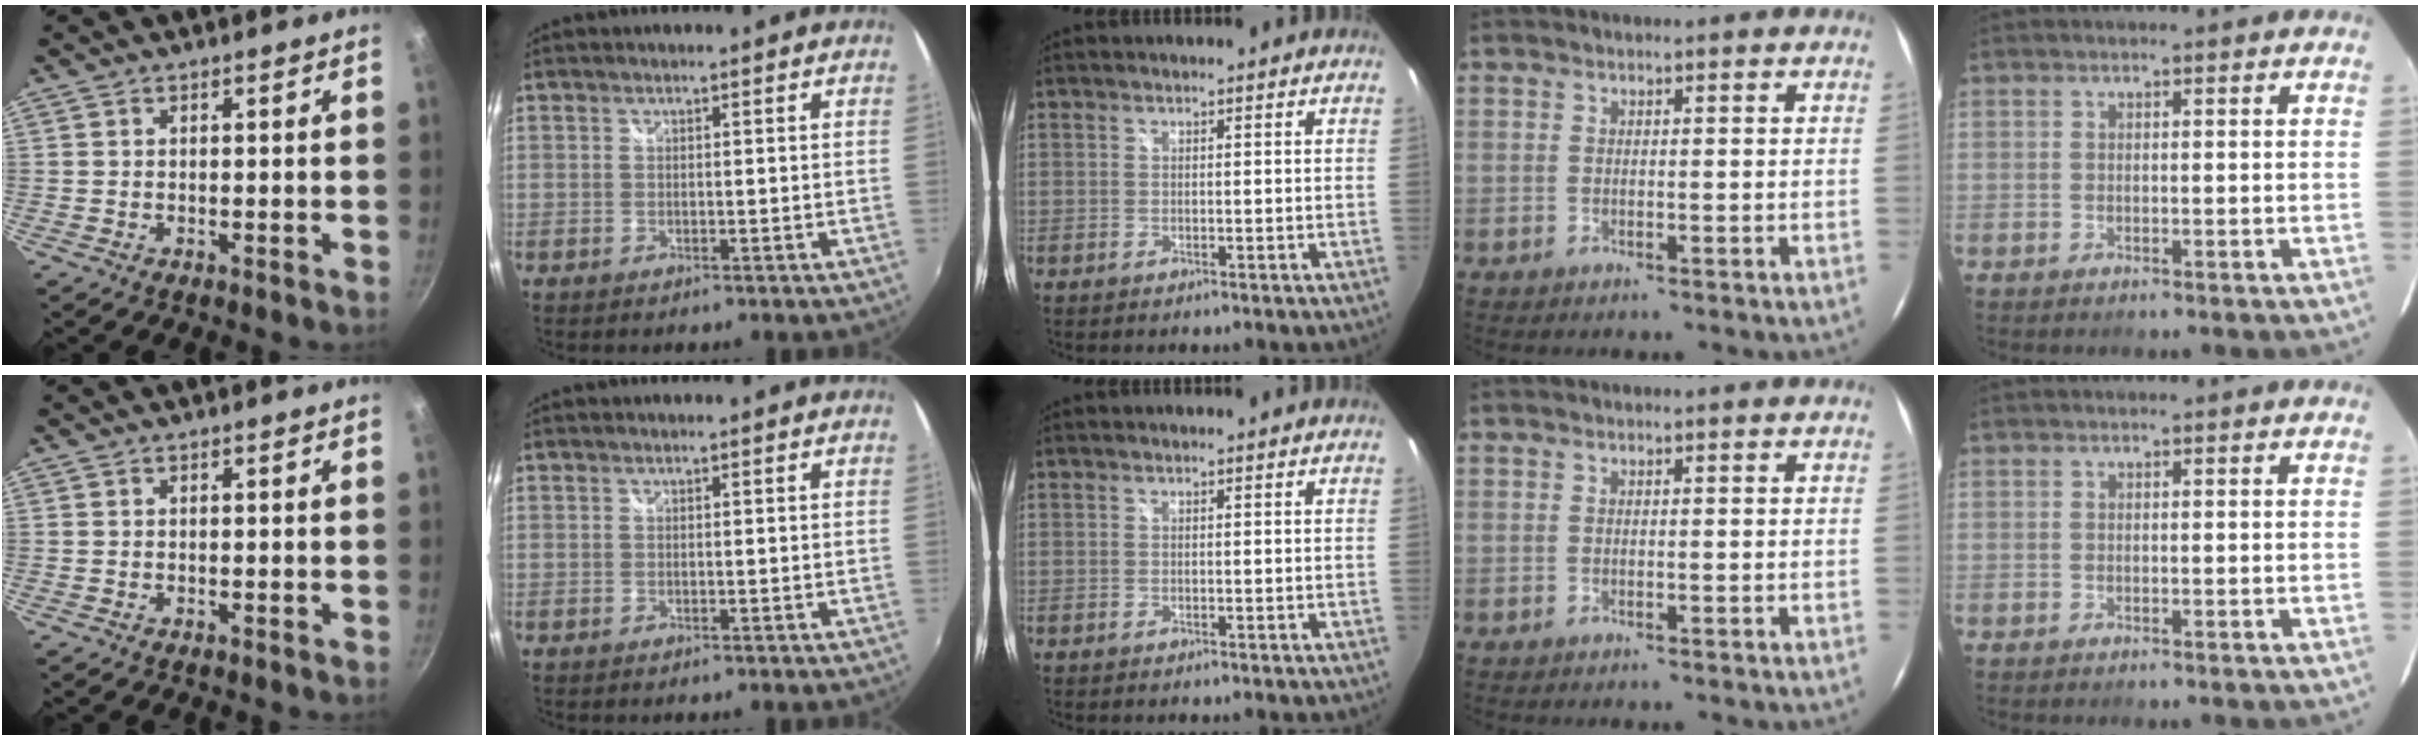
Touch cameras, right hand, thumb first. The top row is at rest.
{}